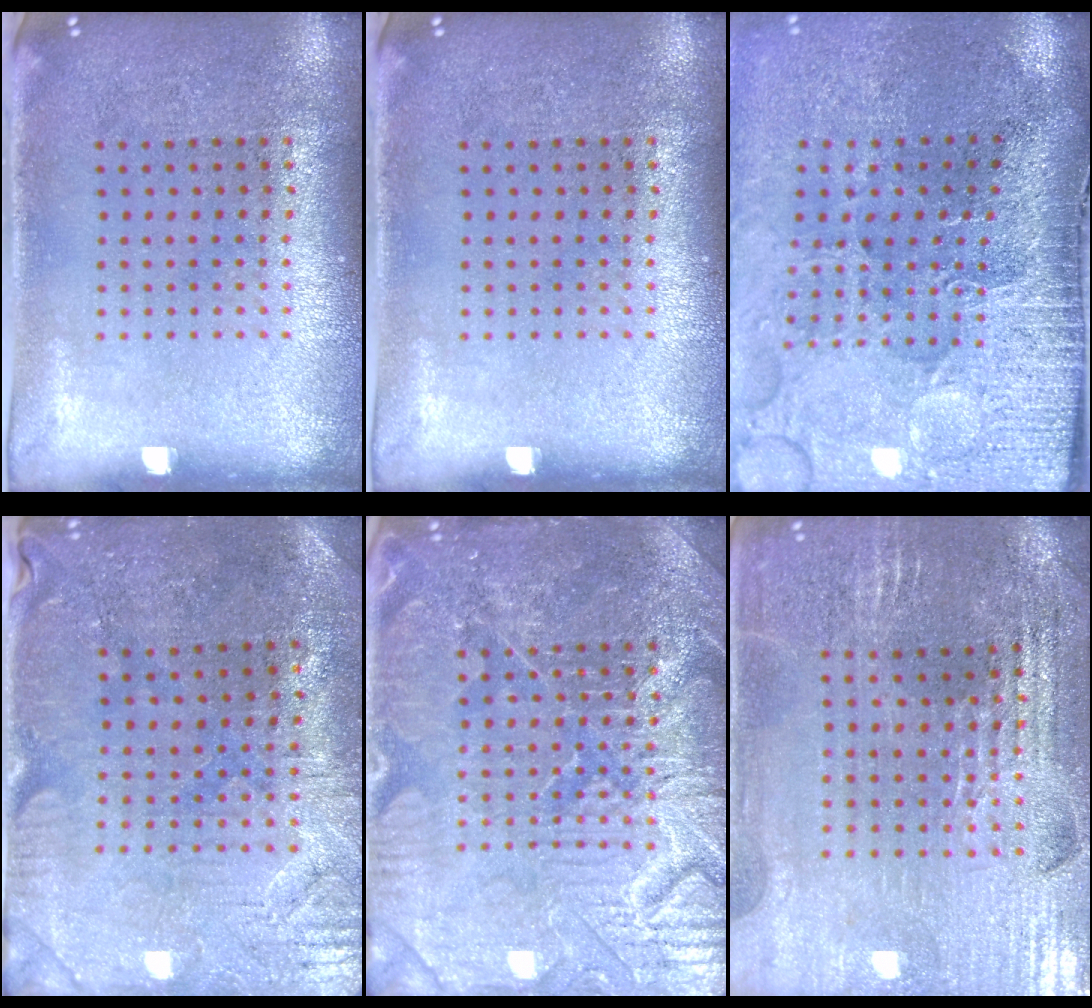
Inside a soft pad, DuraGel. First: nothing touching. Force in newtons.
{"total": 0.0}
{"total": 4.0, "press": 3.6, "slide": 1.9}
{"total": 0.8, "press": 0.6, "slide": 0.5}
{"total": 4.7, "press": 4.7, "slide": 0.6}
{"total": 3.0, "press": 3.0, "slide": 0.4}